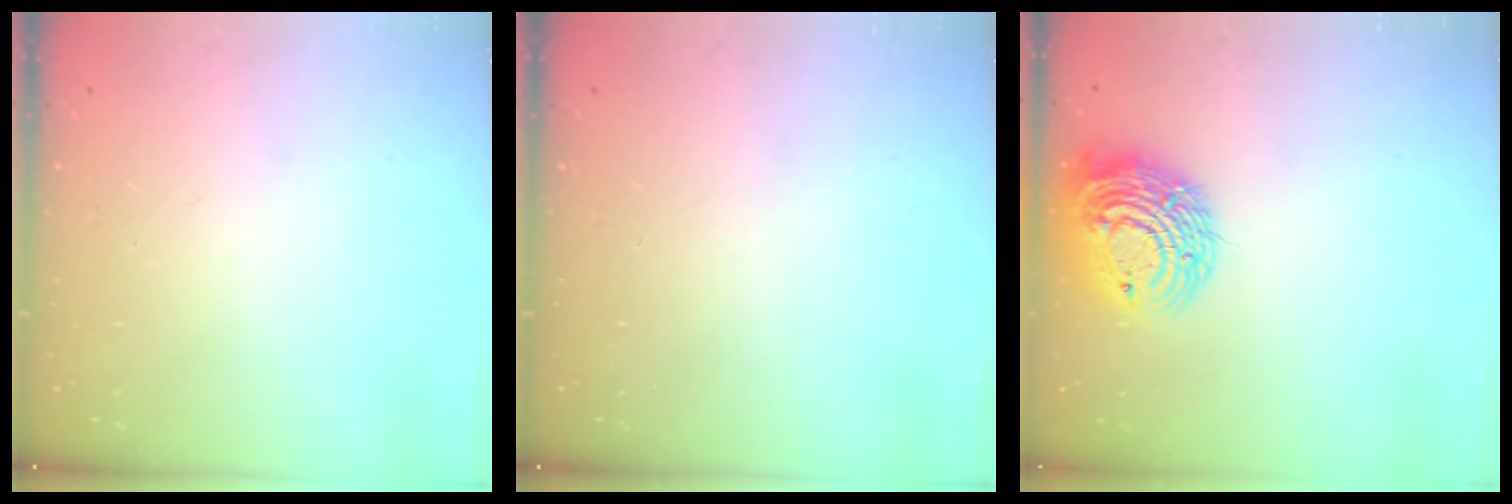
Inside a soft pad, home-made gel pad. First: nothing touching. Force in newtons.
{"total": 0.0}
{"total": 13.7, "press": 13.6, "slide": 1.3}